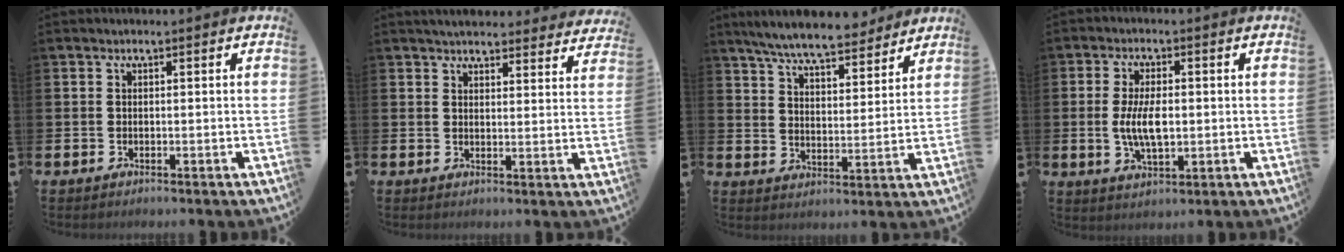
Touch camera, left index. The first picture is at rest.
{"total": 4.3, "force": [4.3, 0.6, 0.6], "torque": [-0.018, -0.021, 0.077]}
{"total": 8.0, "force": [7.5, 0.9, 2.7], "torque": [-0.073, -0.040, 0.132]}
{"total": 6.0, "force": [0.0, 2.7, 5.4], "torque": [-0.103, -0.003, -0.007]}